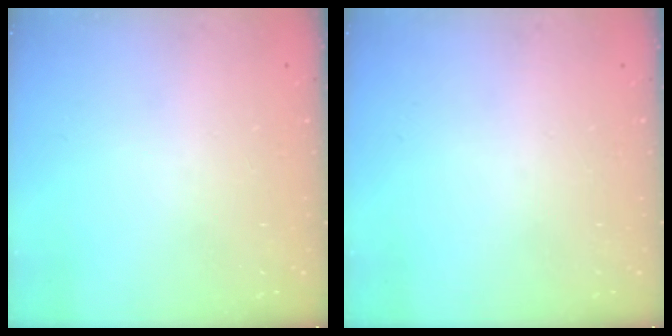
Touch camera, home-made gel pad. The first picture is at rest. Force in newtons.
{"total": 0.0}